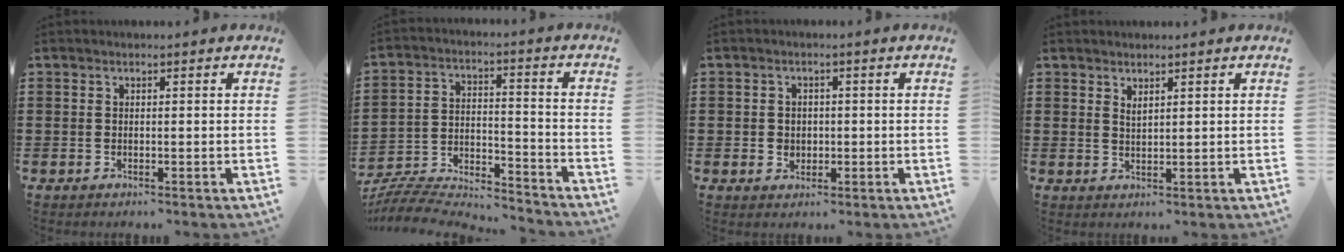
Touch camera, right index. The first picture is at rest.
{"total": 6.6, "force": [-6.5, 0.7, 1.2], "torque": [-0.035, -0.006, -0.133]}
{"total": 2.0, "force": [-0.2, 1.9, 0.7], "torque": [-0.021, 0.007, -0.006]}
{"total": 1.4, "force": [1.2, 0.4, 0.5], "torque": [-0.011, 0.002, 0.022]}